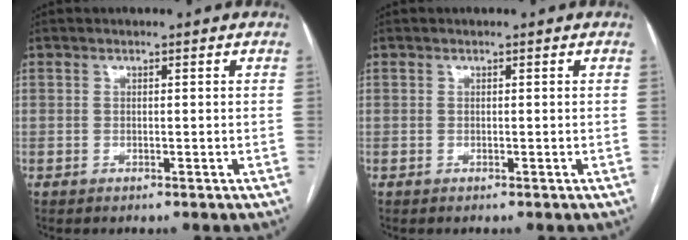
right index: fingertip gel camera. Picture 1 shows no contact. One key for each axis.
{"total": 0.0}